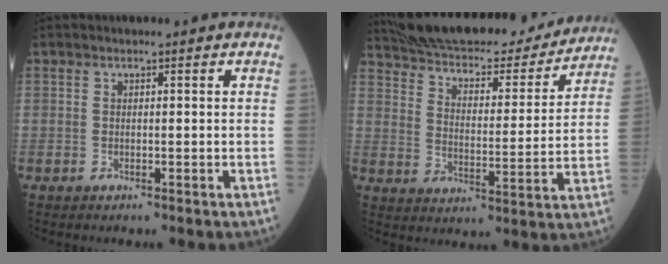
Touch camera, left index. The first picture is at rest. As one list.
[{"total": 24.3, "force": [22.3, 4.9, 8.3], "torque": [-0.144, -0.007, 0.315]}]